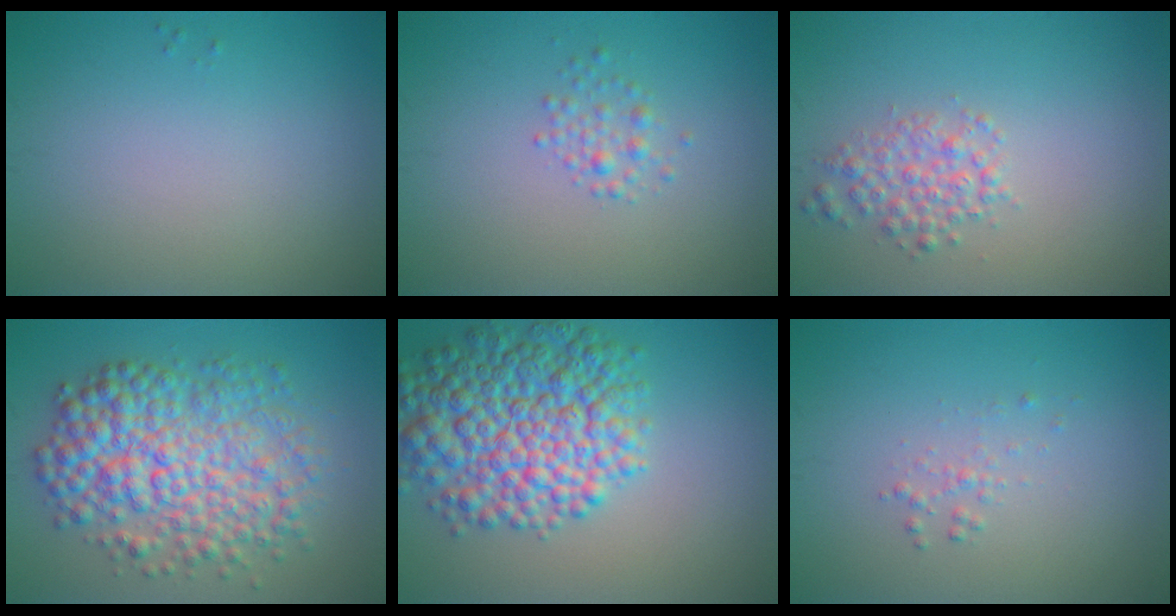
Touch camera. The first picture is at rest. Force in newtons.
{"total": 1.4, "press": 1.4, "slide": 0.1}
{"total": 2.4, "press": 2.4, "slide": 0.1}
{"total": 8.5, "press": 8.5, "slide": 0.0}
{"total": 9.2, "press": 9.2, "slide": 0.1}
{"total": 0.9, "press": 0.9, "slide": 0.0}